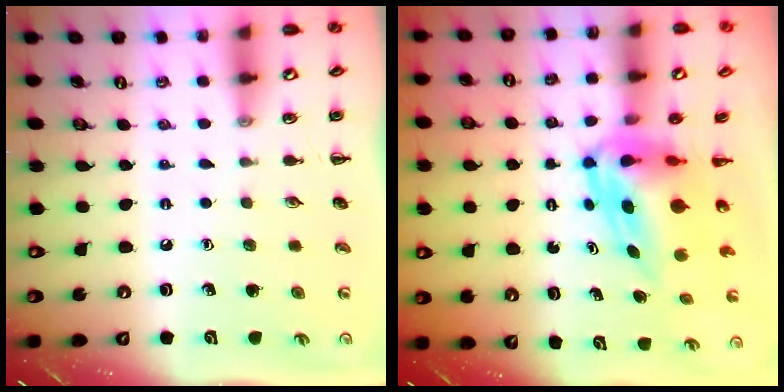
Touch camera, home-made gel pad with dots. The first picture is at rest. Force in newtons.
{"total": 7.5, "press": 7.2, "slide": 2.4}